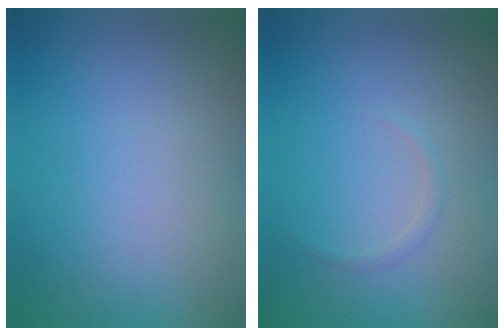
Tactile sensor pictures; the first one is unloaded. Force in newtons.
{"total": 0.6, "press": 0.6, "slide": 0.0}